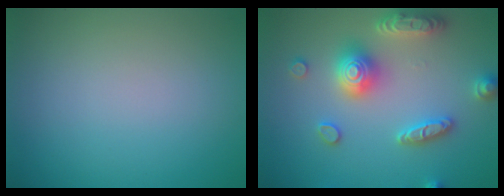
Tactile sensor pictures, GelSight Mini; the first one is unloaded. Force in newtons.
{"total": 5.4, "press": 5.3, "slide": 0.9}